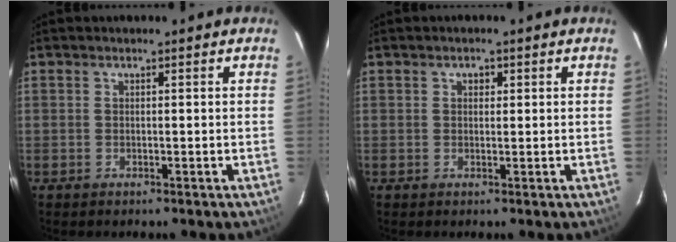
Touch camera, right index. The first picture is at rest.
{"total": 1.2, "force": [0.4, 1.0, 0.5], "torque": [-0.005, 0.007, 0.005]}